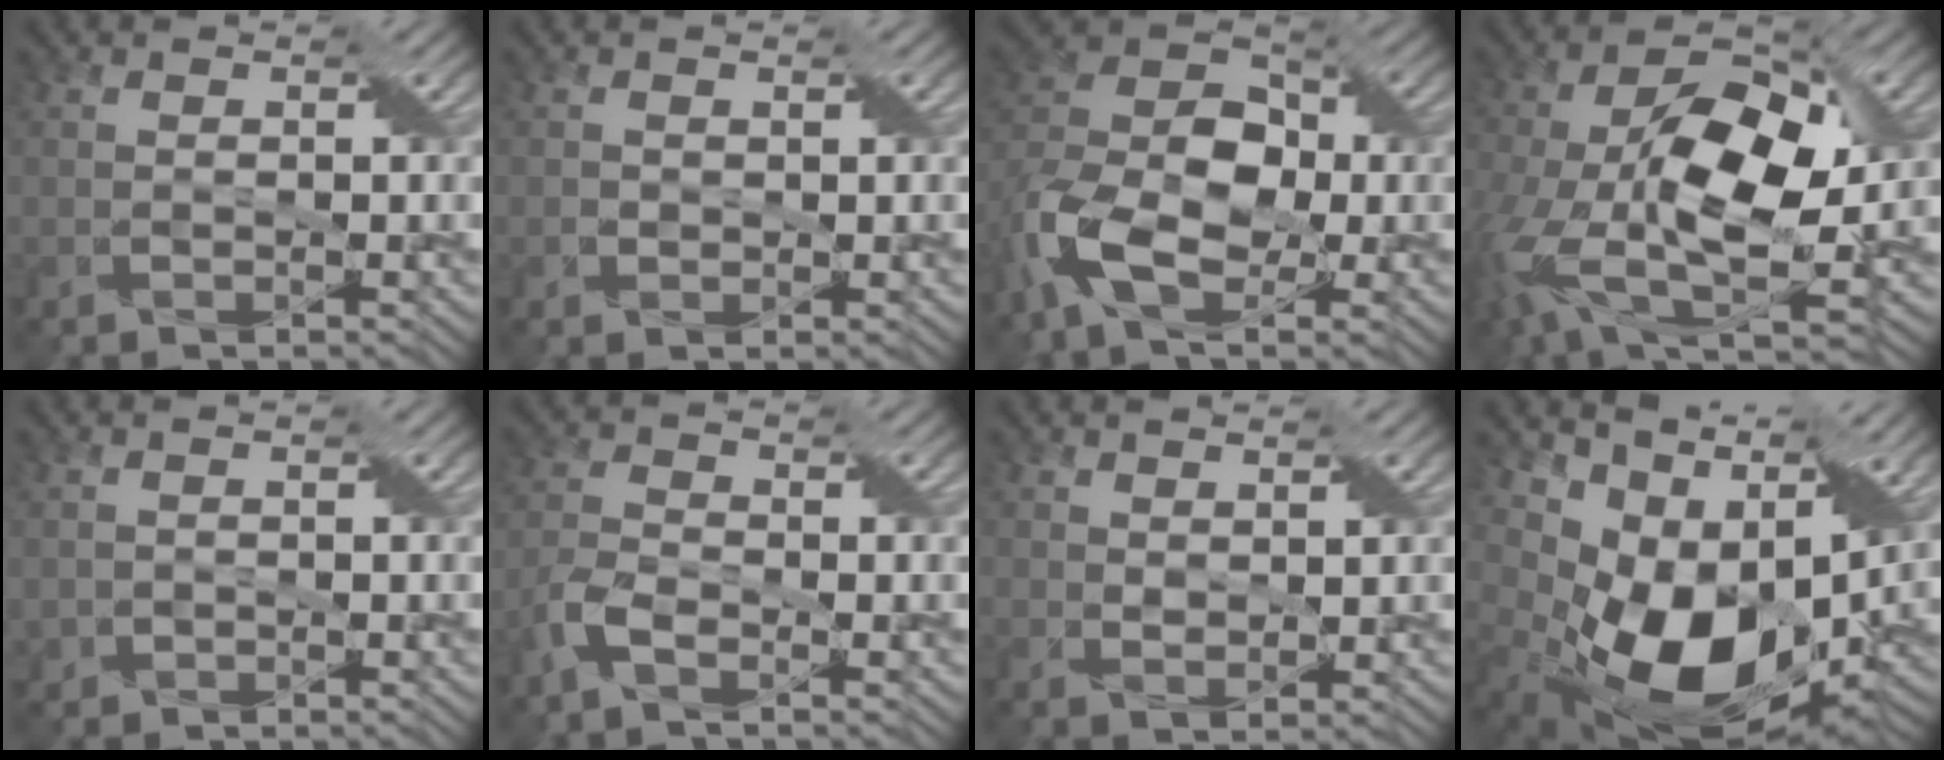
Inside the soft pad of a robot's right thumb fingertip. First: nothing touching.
{"total": 0.9, "force": [0.1, 0.8, 0.0], "torque": [-0.006, -0.004, 0.001]}
{"total": 12.3, "force": [-4.4, 7.5, 8.7], "torque": [-0.195, -0.011, -0.098]}
{"total": 17.1, "force": [-2.1, 9.8, 13.8], "torque": [-0.308, -0.029, -0.031]}
{"total": 1.2, "force": [-0.1, 1.2, 0.2], "torque": [-0.012, -0.007, -0.003]}
{"total": 3.9, "force": [-2.2, 1.9, 2.6], "torque": [-0.063, -0.001, -0.057]}
{"total": 1.8, "force": [1.5, 0.8, 0.6], "torque": [-0.017, -0.004, 0.031]}
{"total": 14.6, "force": [2.4, 9.8, 10.5], "torque": [-0.220, -0.023, 0.058]}